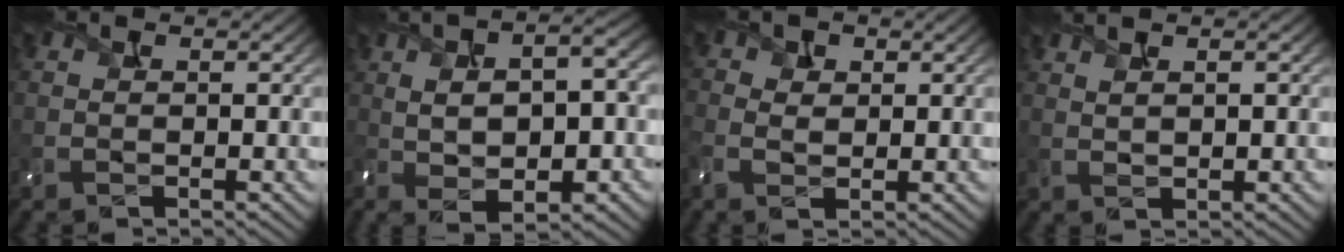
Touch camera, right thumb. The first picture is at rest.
{"total": 12.1, "force": [-0.6, 5.2, 10.9], "torque": [-0.190, 0.002, 0.009]}
{"total": 3.1, "force": [0.3, 2.0, 2.2], "torque": [-0.049, 0.001, 0.004]}
{"total": 2.6, "force": [1.8, 0.5, 1.9], "torque": [-0.034, 0.000, 0.026]}